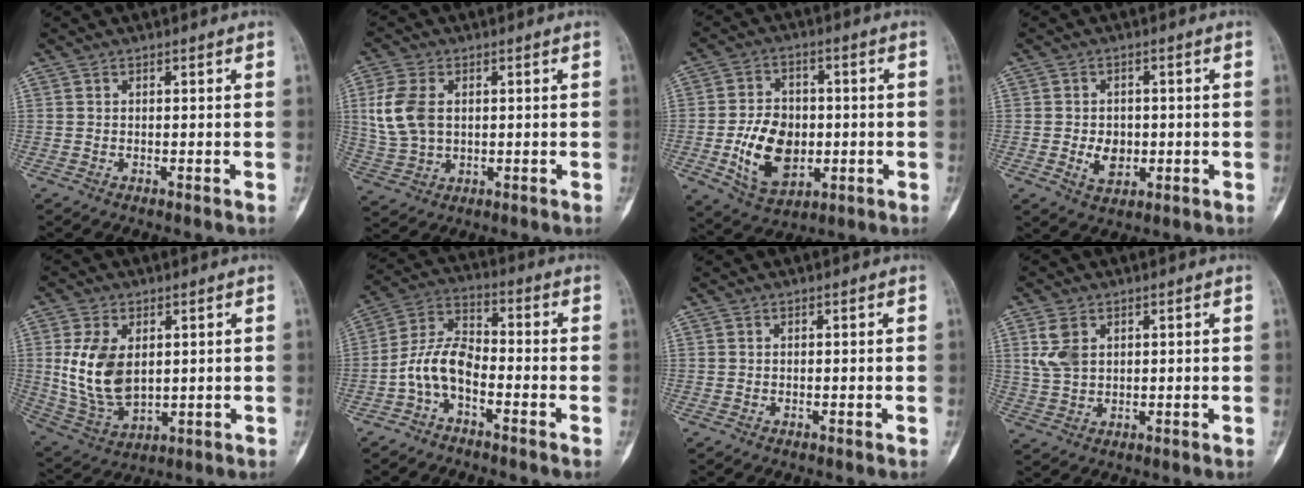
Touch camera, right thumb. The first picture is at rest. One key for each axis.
{"total": 9.7, "fx": 1.7, "fy": 6.5, "fz": 6.9, "tx": -0.150, "ty": 0.001, "tz": 0.042}
{"total": 12.9, "fx": -2.0, "fy": 9.0, "fz": 9.0, "tx": -0.121, "ty": 0.005, "tz": -0.025}
{"total": 5.1, "fx": -0.8, "fy": 3.8, "fz": 3.3, "tx": -0.032, "ty": 0.002, "tz": -0.008}
{"total": 12.6, "fx": 1.9, "fy": 7.9, "fz": 9.6, "tx": -0.175, "ty": -0.014, "tz": 0.053}
{"total": 8.2, "fx": -3.3, "fy": 4.3, "fz": 6.2, "tx": -0.122, "ty": 0.046, "tz": -0.077}
{"total": 0.0}
{"total": 5.6, "fx": 2.0, "fy": 3.7, "fz": 3.7, "tx": -0.073, "ty": -0.001, "tz": 0.048}